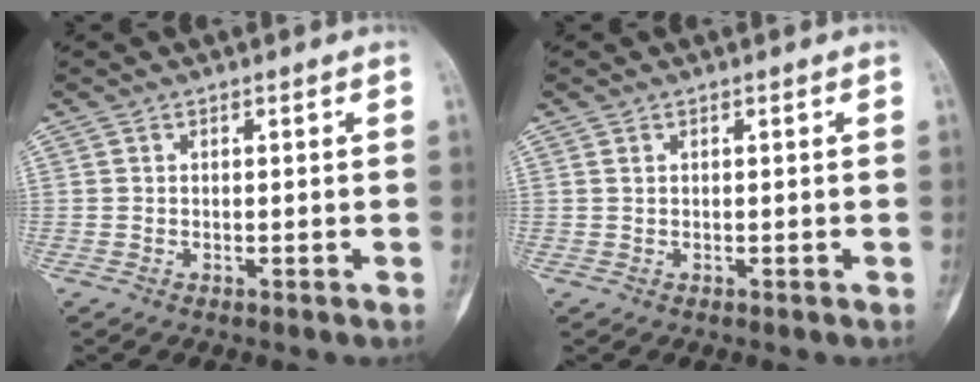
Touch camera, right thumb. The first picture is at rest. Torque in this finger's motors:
{"motor_torque": [0.09, -0.60, 0.15, 0.16, -0.08]}